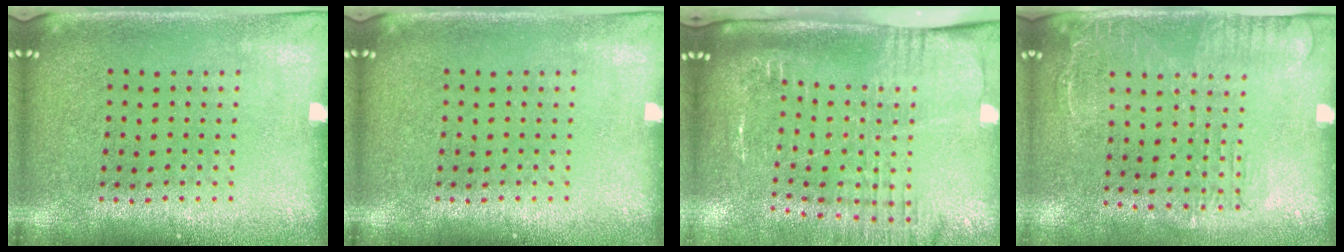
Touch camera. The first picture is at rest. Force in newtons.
{"total": 0.0}
{"total": 2.6, "press": 2.0, "slide": 1.7}
{"total": 1.6, "press": 1.2, "slide": 1.0}